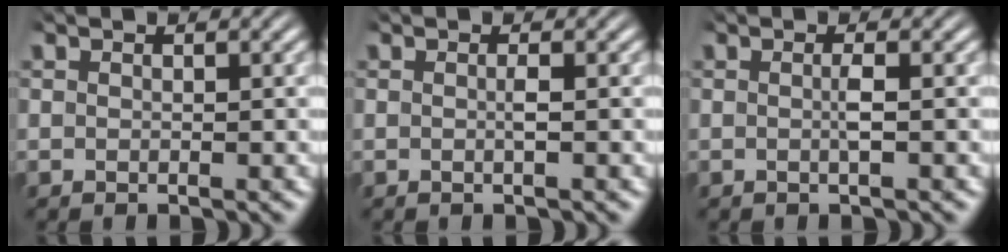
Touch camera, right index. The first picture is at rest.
{"total": 0.7, "force": [-0.2, -0.2, 0.6], "torque": [-0.011, 0.000, -0.006]}
{"total": 1.1, "force": [-0.3, -0.2, 1.0], "torque": [-0.017, 0.000, -0.009]}